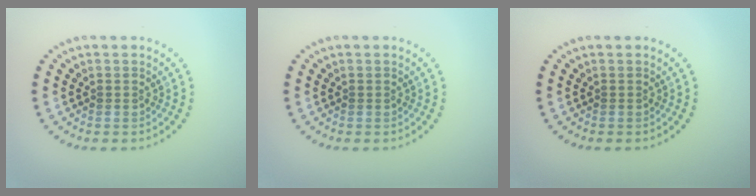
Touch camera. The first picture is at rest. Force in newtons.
{"total": 0.0}
{"total": 0.0}